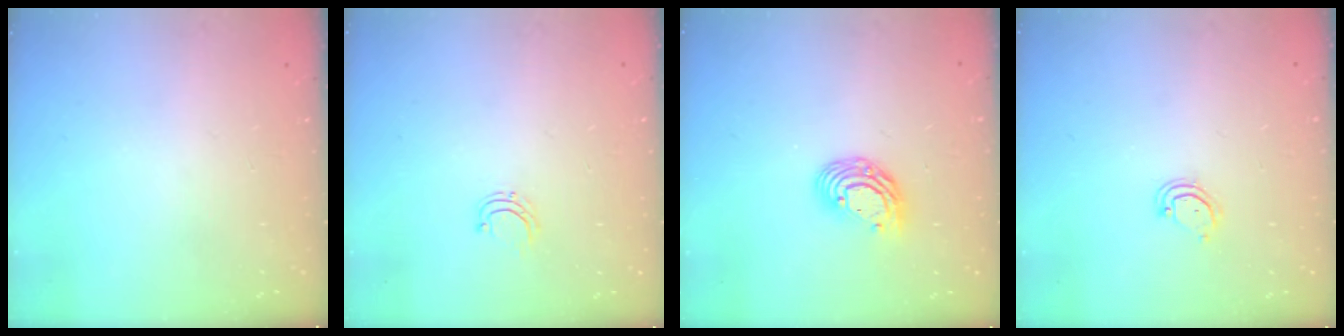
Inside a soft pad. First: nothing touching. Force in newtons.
{"total": 4.3, "press": 4.3, "slide": 0.3}
{"total": 9.8, "press": 9.7, "slide": 1.7}
{"total": 3.7, "press": 3.7, "slide": 0.3}